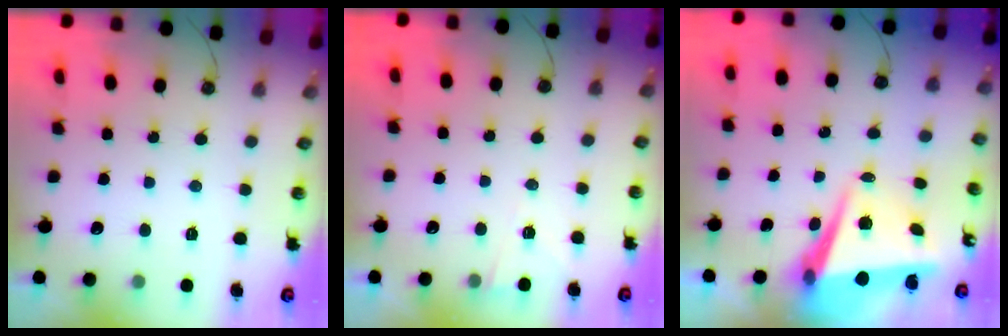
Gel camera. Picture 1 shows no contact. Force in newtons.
{"total": 2.7, "press": 2.1, "slide": 1.6}
{"total": 7.8, "press": 7.6, "slide": 1.8}